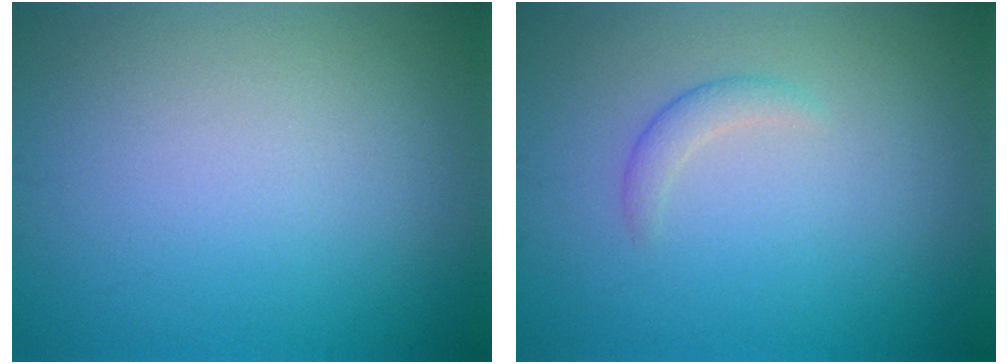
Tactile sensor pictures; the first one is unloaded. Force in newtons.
{"total": 1.3, "press": 1.3, "slide": 0.0}